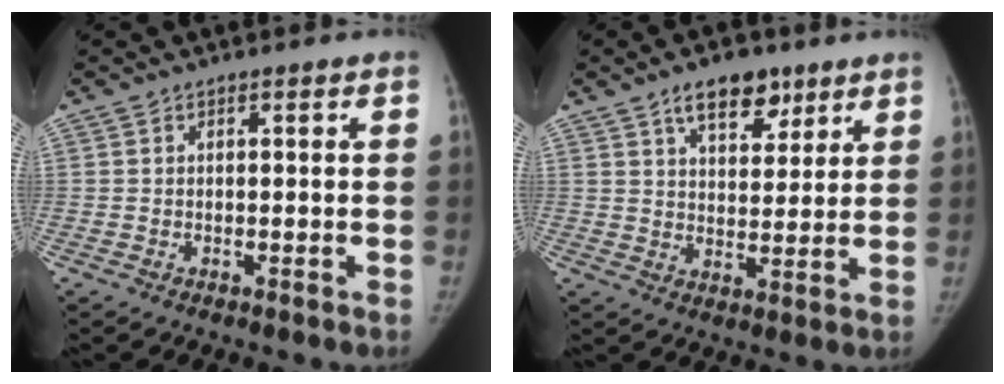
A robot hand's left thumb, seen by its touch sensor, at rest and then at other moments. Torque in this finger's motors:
{"motor_torque": [0.33, 0.02, 0.69, -0.57, 0.21]}